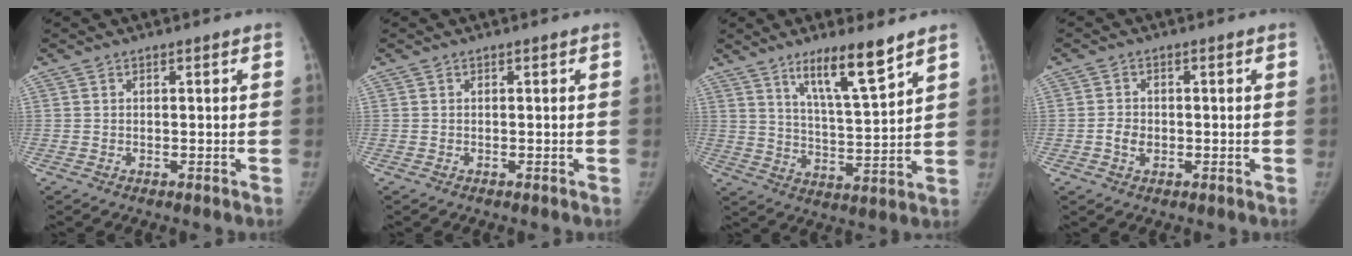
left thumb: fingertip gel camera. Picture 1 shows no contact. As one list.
[{"total": 0.0}, {"total": 11.6, "force": [7.9, 1.6, 8.4], "torque": [-0.138, -0.055, 0.141]}, {"total": 2.7, "force": [-0.6, 2.1, 1.6], "torque": [-0.023, 0.006, -0.010]}]